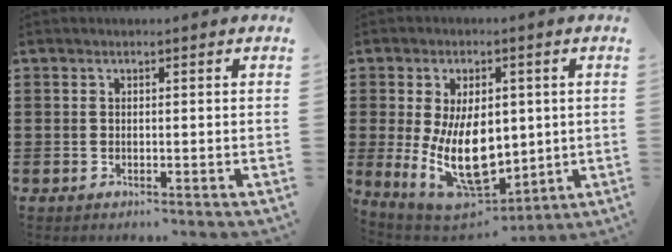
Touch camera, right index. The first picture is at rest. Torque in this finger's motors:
{"motor_torque": [2.14, 0.00, 1.05, 0.21]}